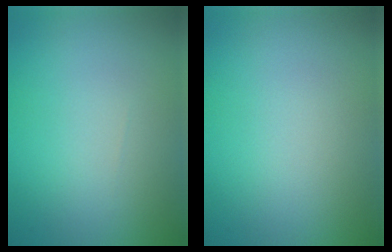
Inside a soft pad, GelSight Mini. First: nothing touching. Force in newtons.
{"total": 0.0}